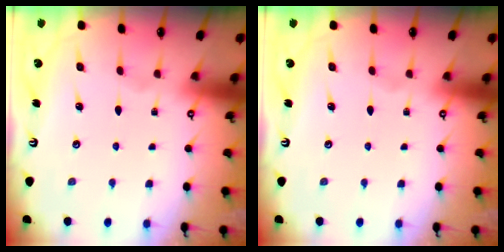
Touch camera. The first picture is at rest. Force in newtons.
{"total": 0.0}